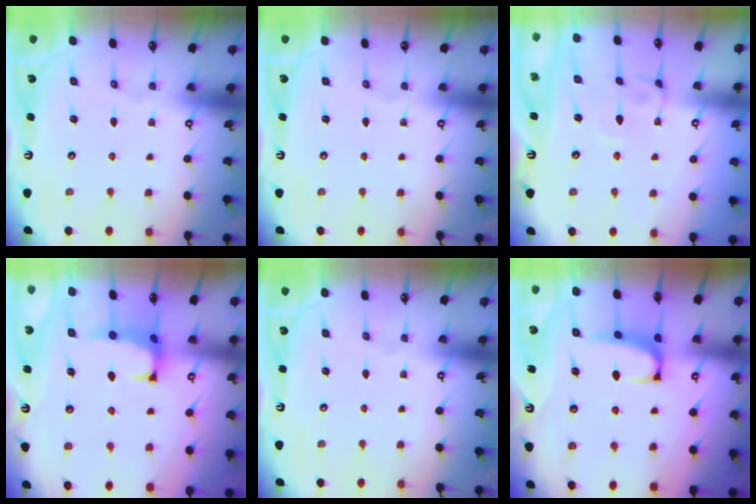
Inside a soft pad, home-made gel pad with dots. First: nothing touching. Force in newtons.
{"total": 0.0}
{"total": 3.3, "press": 3.3, "slide": 0.1}
{"total": 1.3, "press": 1.2, "slide": 0.7}
{"total": 0.0}
{"total": 1.5, "press": 1.2, "slide": 0.8}